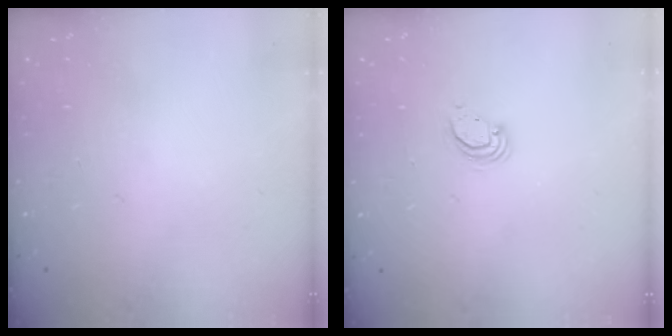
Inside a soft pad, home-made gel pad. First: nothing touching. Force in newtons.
{"total": 3.2, "press": 3.2, "slide": 0.2}